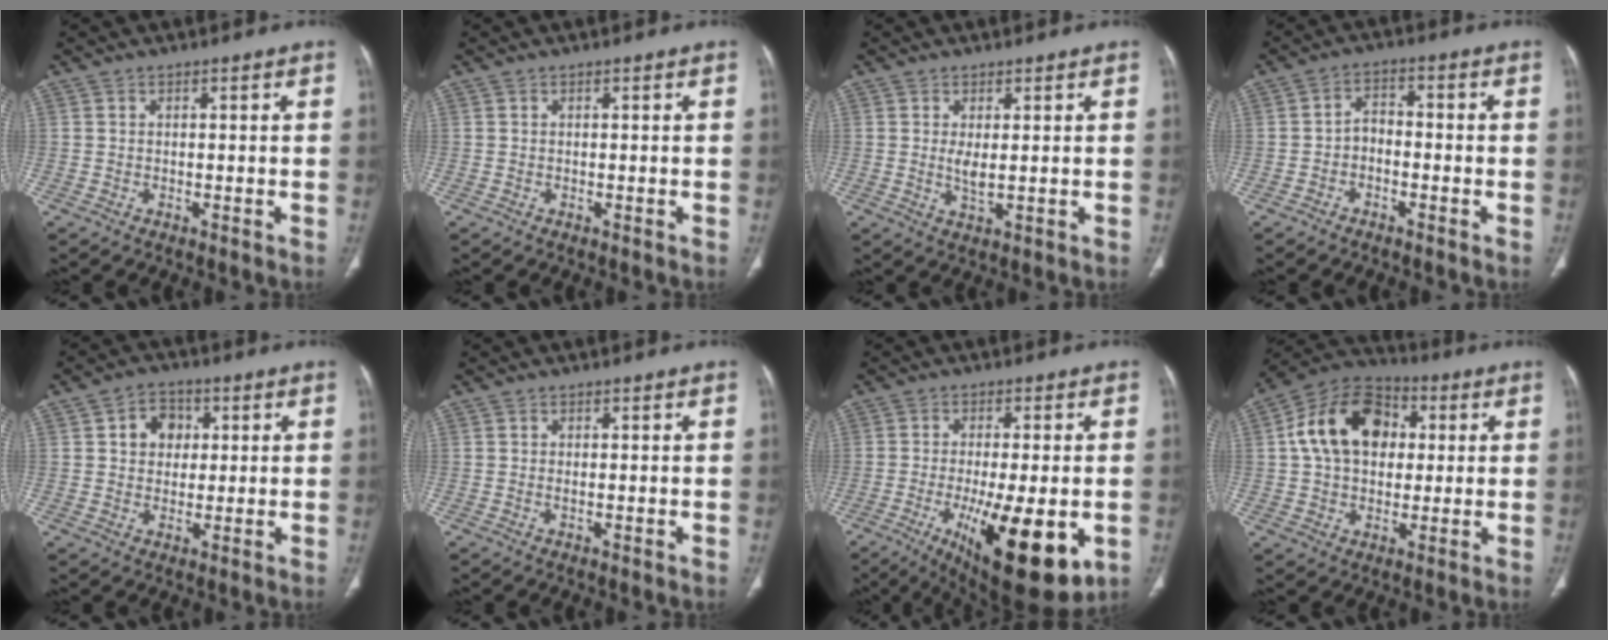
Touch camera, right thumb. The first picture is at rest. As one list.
[{"total": 0.0}, {"total": 2.8, "force": [0.5, 0.9, 2.6], "torque": [-0.054, -0.012, 0.015]}, {"total": 3.6, "force": [-1.4, 2.5, 2.1], "torque": [-0.024, 0.024, -0.034]}, {"total": 6.3, "force": [1.6, 5.2, 3.2], "torque": [-0.017, 0.001, 0.022]}, {"total": 0.6, "force": [0.0, 0.1, 0.6], "torque": [-0.015, -0.003, 0.001]}, {"total": 19.2, "force": [-5.7, 6.3, 17.2], "torque": [-0.239, -0.023, -0.067]}, {"total": 16.3, "force": [2.8, 11.9, 10.8], "torque": [-0.162, 0.019, 0.038]}]